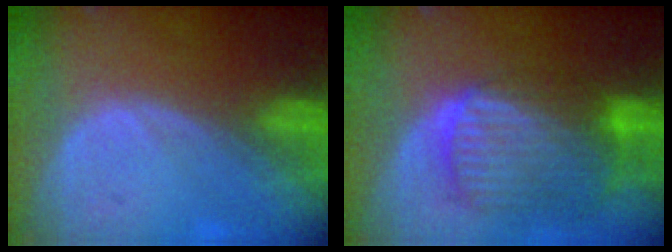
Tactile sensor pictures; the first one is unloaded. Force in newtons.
{"total": 10.3, "press": 8.7, "slide": 5.5}